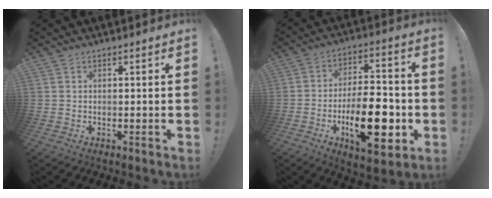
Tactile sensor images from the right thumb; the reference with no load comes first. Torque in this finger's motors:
{"motor_torque": [0.99, 0.84, 0.87, 0.32, 0.18]}